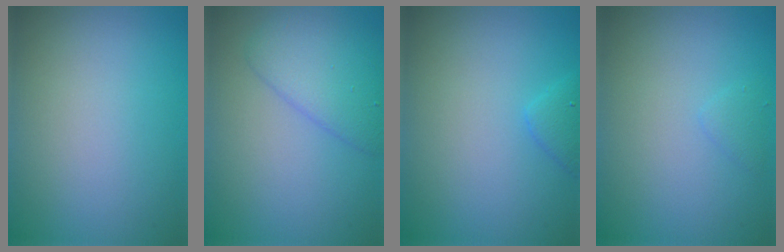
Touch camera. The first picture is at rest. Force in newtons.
{"total": 3.7, "press": 3.7, "slide": 0.1}
{"total": 1.4, "press": 1.4, "slide": 0.1}
{"total": 0.7, "press": 0.7, "slide": 0.0}